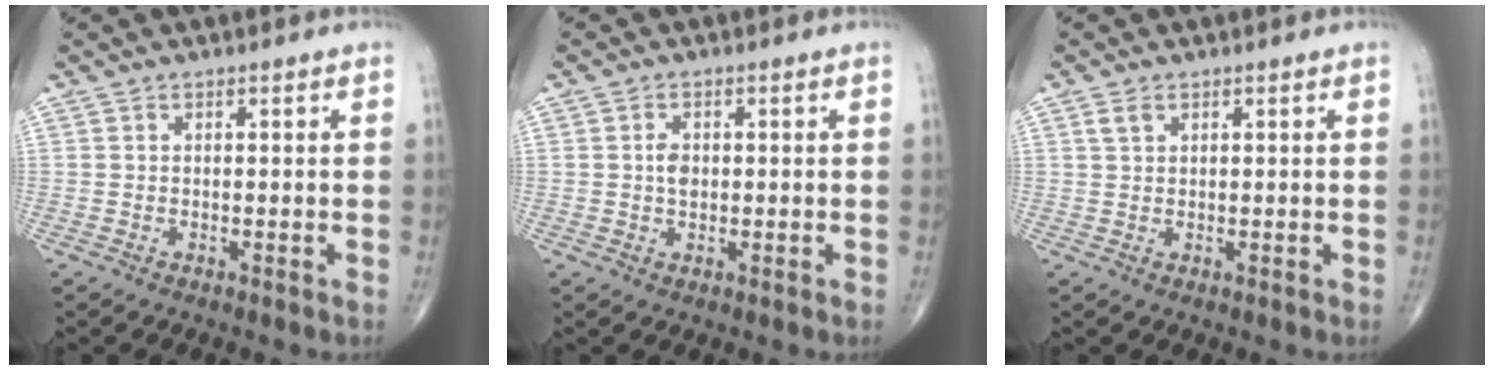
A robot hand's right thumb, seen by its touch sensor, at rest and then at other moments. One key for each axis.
{"total": 2.6, "fx": 0.2, "fy": 1.8, "fz": 1.9, "tx": -0.030, "ty": 0.002, "tz": 0.001}
{"total": 1.8, "fx": 1.0, "fy": 1.1, "fz": 1.0, "tx": -0.020, "ty": 0.003, "tz": 0.021}